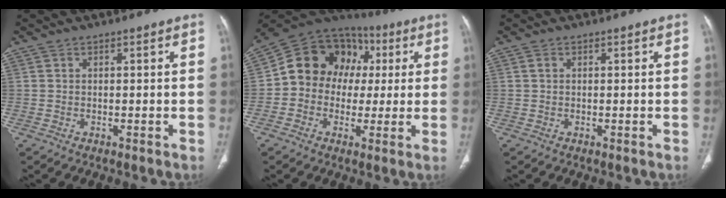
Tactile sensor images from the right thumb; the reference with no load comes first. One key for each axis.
{"total": 15.6, "fx": 1.7, "fy": 13.2, "fz": 8.1, "tx": -0.096, "ty": 0.040, "tz": 0.019}
{"total": 0.7, "fx": 0.2, "fy": 0.4, "fz": 0.5, "tx": -0.008, "ty": 0.003, "tz": 0.004}